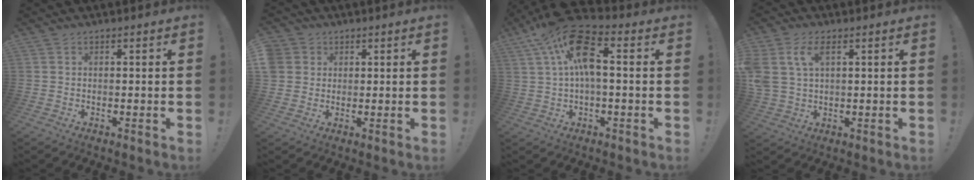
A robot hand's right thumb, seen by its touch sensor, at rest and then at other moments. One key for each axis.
{"total": 4.3, "fx": 1.4, "fy": 4.0, "fz": 0.8, "tx": -0.012, "ty": -0.004, "tz": 0.029}
{"total": 16.2, "fx": 3.6, "fy": 7.3, "fz": 14.0, "tx": -0.260, "ty": -0.004, "tz": 0.057}
{"total": 8.4, "fx": 3.6, "fy": 5.1, "fz": 5.6, "tx": -0.115, "ty": -0.003, "tz": 0.068}